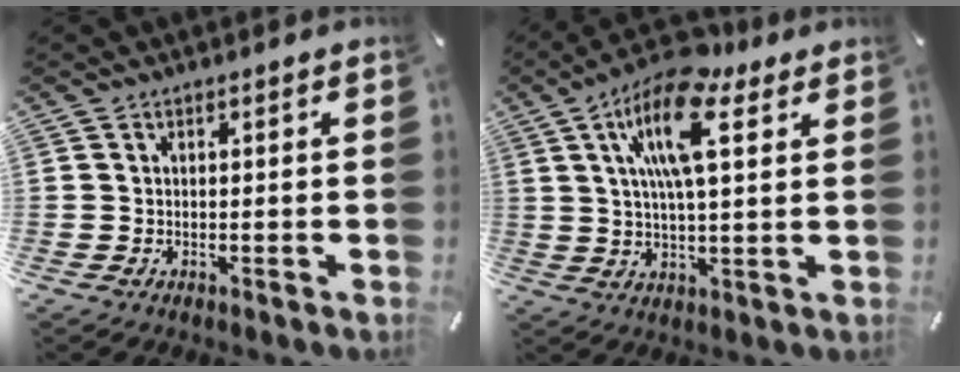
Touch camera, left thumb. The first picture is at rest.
{"total": 15.0, "force": [7.0, 5.6, 12.0], "torque": [-0.238, -0.017, 0.116]}